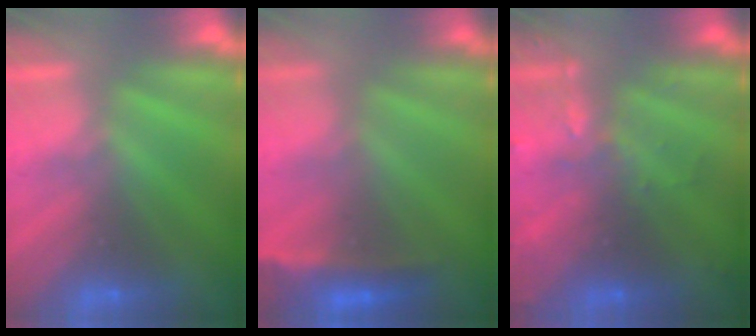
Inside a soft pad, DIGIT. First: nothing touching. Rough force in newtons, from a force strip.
{"total": 2.4}
{"total": 2.9}